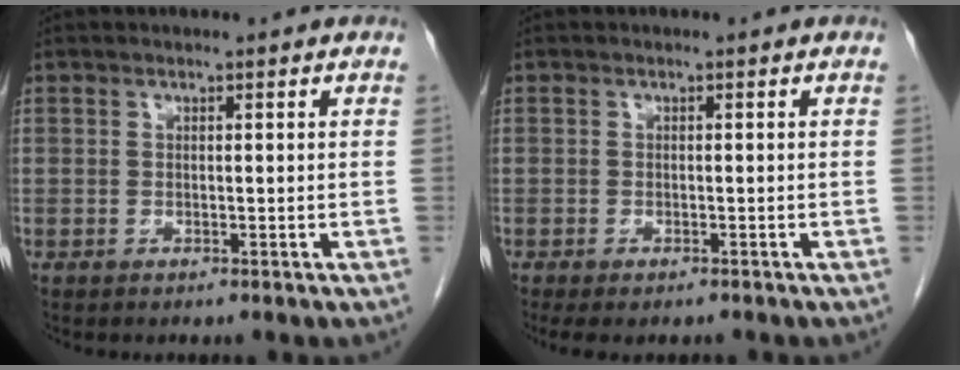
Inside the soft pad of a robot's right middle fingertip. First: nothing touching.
{"total": 4.3, "force": [-3.4, 1.7, 1.9], "torque": [-0.023, -0.007, -0.047]}